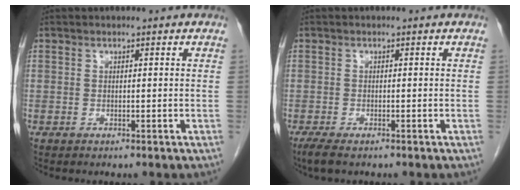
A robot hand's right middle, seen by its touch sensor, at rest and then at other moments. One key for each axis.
{"total": 3.1, "fx": -2.3, "fy": 0.9, "fz": 2.0, "tx": -0.040, "ty": -0.010, "tz": -0.035}